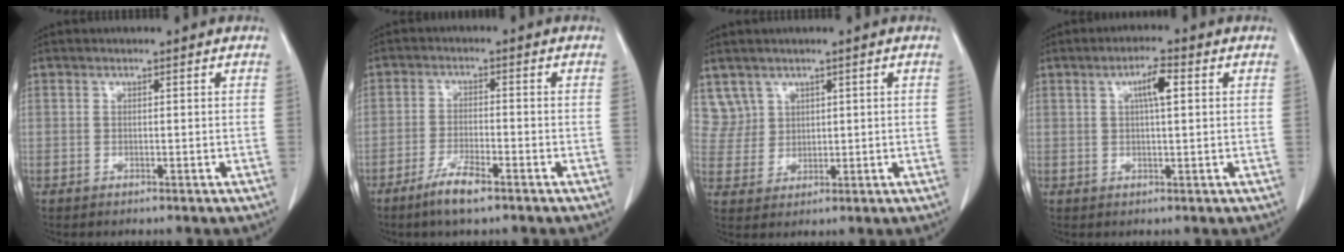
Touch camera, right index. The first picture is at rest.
{"total": 5.2, "force": [-3.6, 0.7, 3.7], "torque": [-0.076, -0.006, -0.065]}
{"total": 4.6, "force": [2.9, 3.5, -0.5], "torque": [0.020, 0.006, 0.062]}
{"total": 4.1, "force": [1.2, 0.6, 3.8], "torque": [-0.069, 0.006, 0.020]}